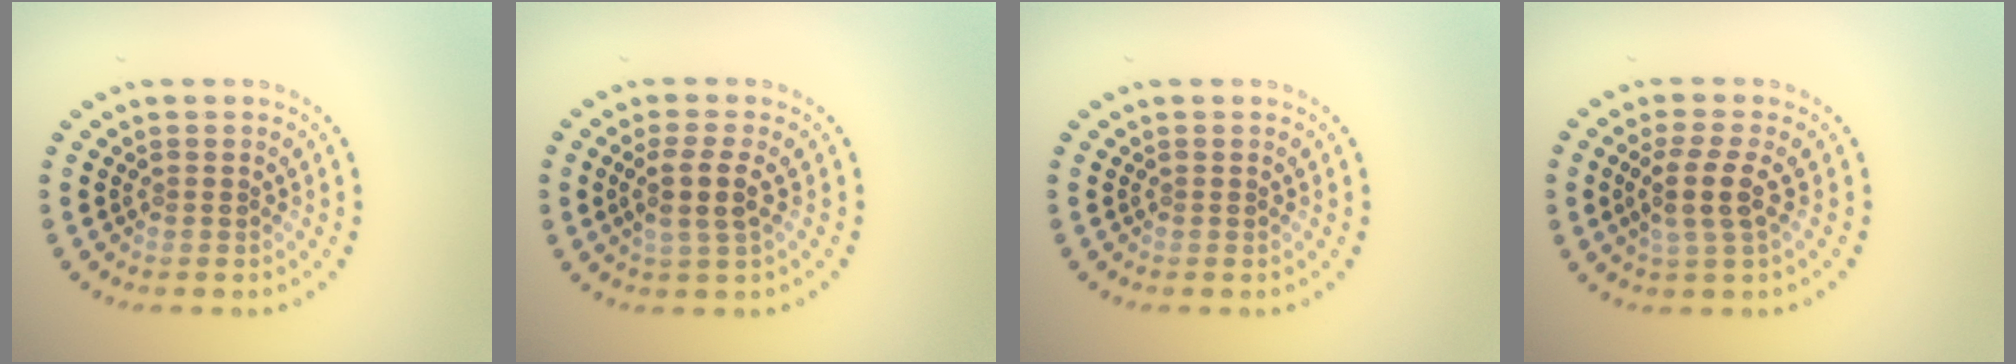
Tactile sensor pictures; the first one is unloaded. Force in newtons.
{"total": 2.8, "press": 2.4, "slide": 1.4}
{"total": 0.0}
{"total": 2.9, "press": 2.4, "slide": 1.6}